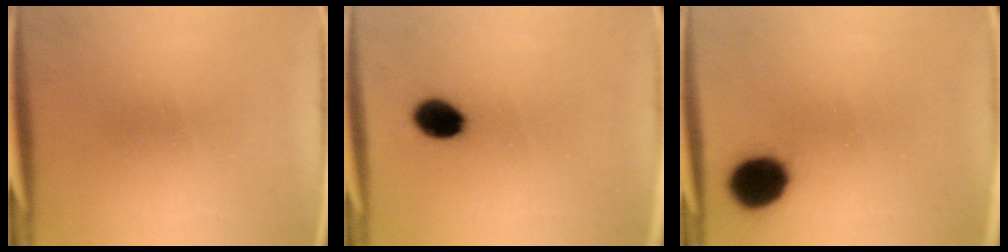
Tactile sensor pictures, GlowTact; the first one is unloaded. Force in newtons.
{"total": 6.7}
{"total": 10.7}